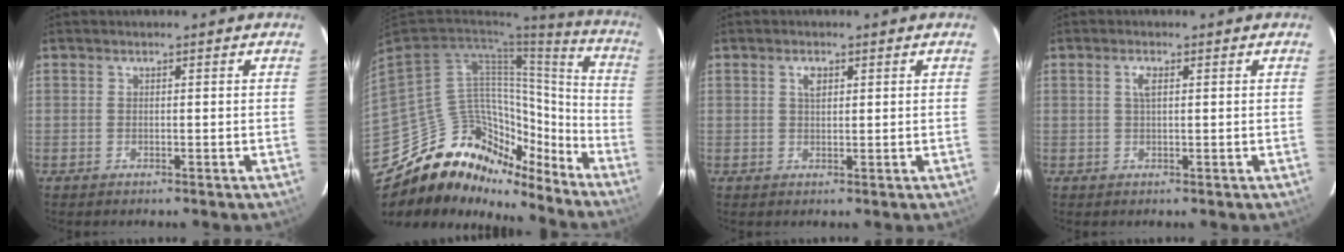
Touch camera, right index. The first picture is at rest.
{"total": 22.1, "force": [-16.8, 12.6, 7.0], "torque": [-0.144, 0.062, -0.259]}
{"total": 2.1, "force": [0.9, 1.1, 1.5], "torque": [-0.026, 0.004, 0.015]}
{"total": 1.9, "force": [0.6, 0.7, 1.7], "torque": [-0.033, 0.003, 0.010]}